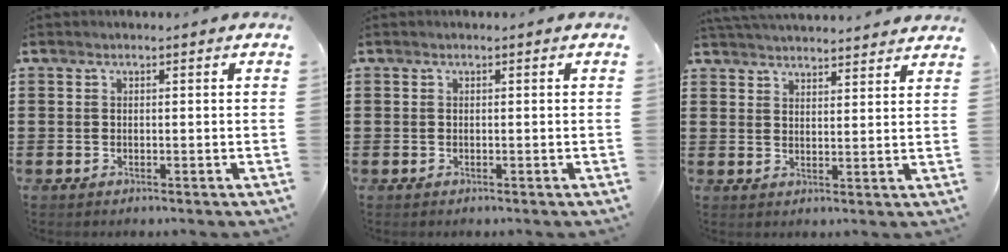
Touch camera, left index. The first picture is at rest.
{"total": 0.0}
{"total": 3.7, "force": [3.7, -0.1, 0.3], "torque": [-0.016, -0.016, 0.067]}